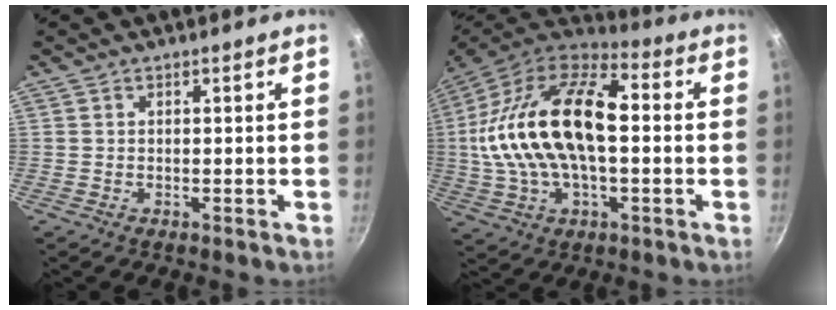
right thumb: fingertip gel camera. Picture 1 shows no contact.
{"total": 24.6, "force": [1.0, 13.3, 20.7], "torque": [-0.383, 0.037, 0.006]}